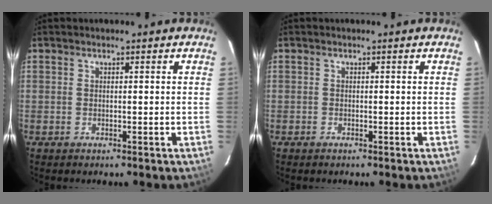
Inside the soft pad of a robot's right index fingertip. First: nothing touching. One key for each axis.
{"total": 0.0}